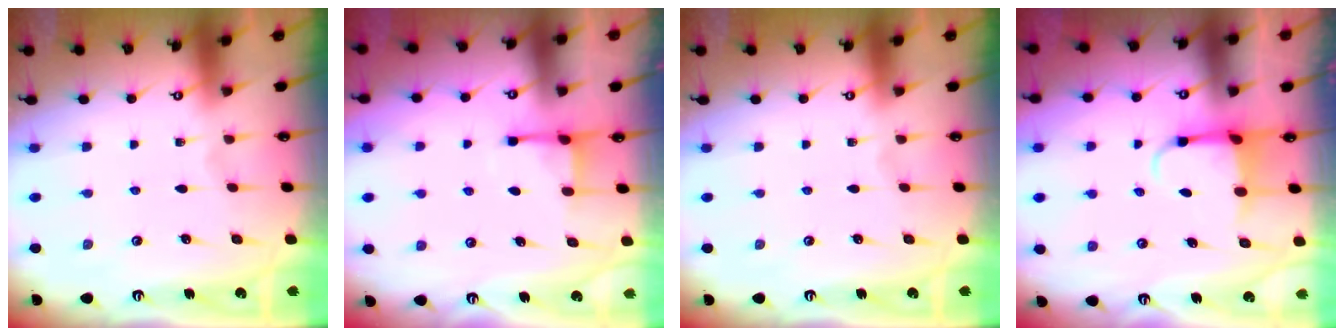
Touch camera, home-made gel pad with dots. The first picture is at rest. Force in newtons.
{"total": 2.5, "press": 2.4, "slide": 0.5}
{"total": 0.0}
{"total": 3.7, "press": 3.6, "slide": 0.9}